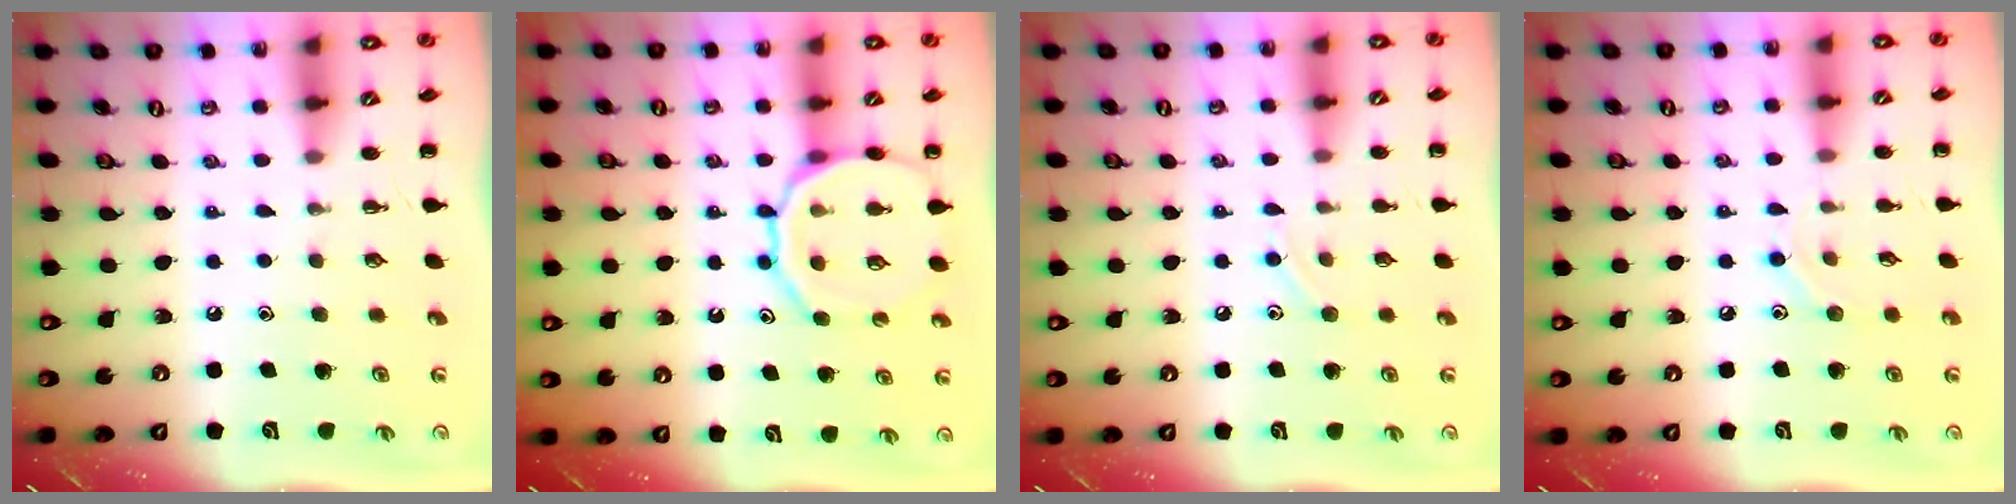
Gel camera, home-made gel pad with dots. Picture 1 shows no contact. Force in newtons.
{"total": 14.0, "press": 13.8, "slide": 1.8}
{"total": 6.5, "press": 6.2, "slide": 1.9}
{"total": 6.7, "press": 6.6, "slide": 1.1}